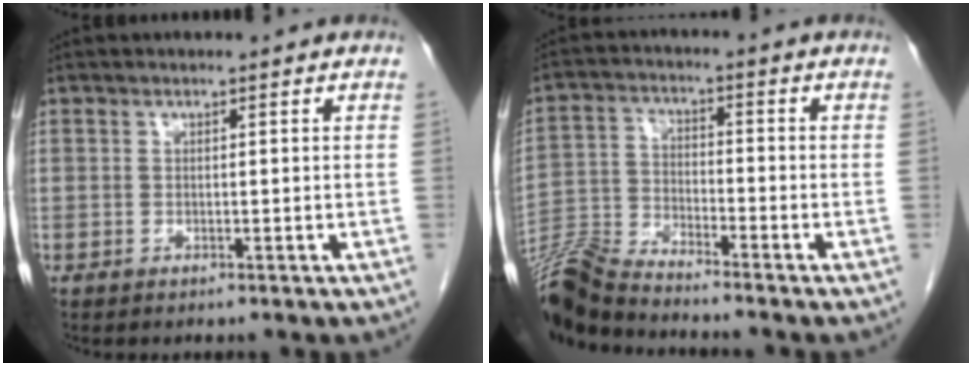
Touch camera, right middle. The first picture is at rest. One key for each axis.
{"total": 8.6, "fx": -8.4, "fy": -0.5, "fz": 1.8, "tx": -0.043, "ty": -0.012, "tz": -0.167}